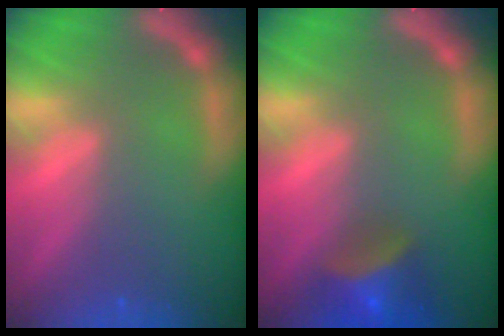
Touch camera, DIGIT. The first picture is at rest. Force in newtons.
{"total": 5.5}